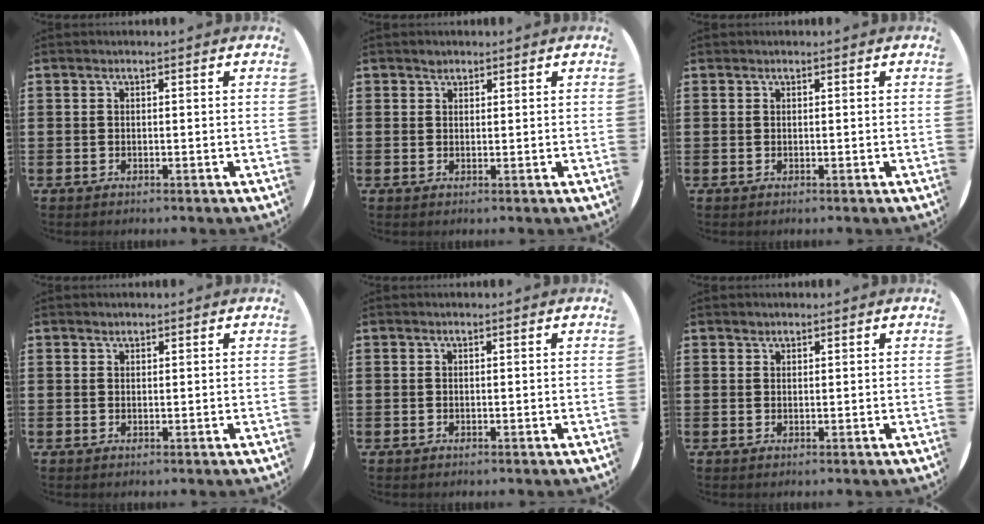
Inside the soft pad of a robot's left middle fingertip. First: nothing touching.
{"total": 1.2, "force": [1.0, 0.6, 0.1], "torque": [0.005, -0.001, 0.017]}
{"total": 0.0}
{"total": 0.6, "force": [0.5, 0.2, -0.1], "torque": [0.001, 0.003, 0.010]}
{"total": 0.0}
{"total": 0.7, "force": [0.7, 0.3, -0.1], "torque": [0.002, 0.003, 0.013]}